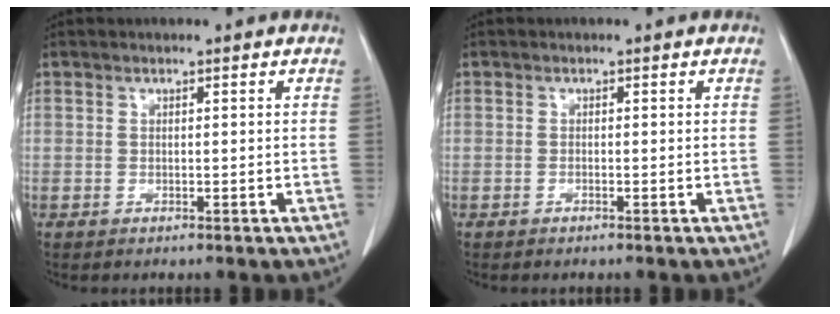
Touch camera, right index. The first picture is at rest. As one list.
[{"total": 0.0}]